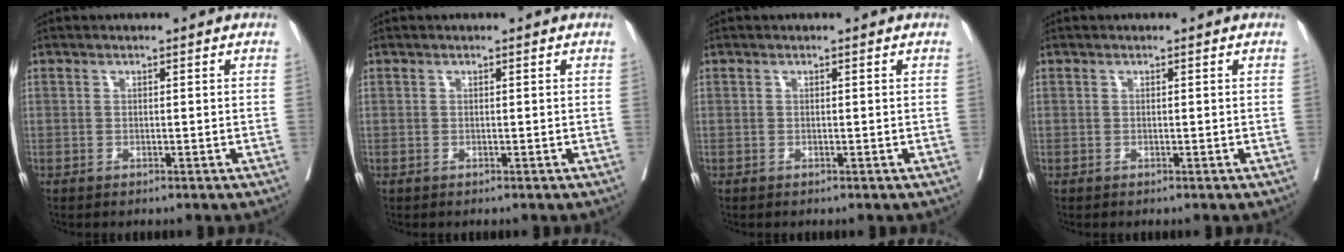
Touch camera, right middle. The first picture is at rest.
{"total": 0.0}
{"total": 0.0}
{"total": 0.0}